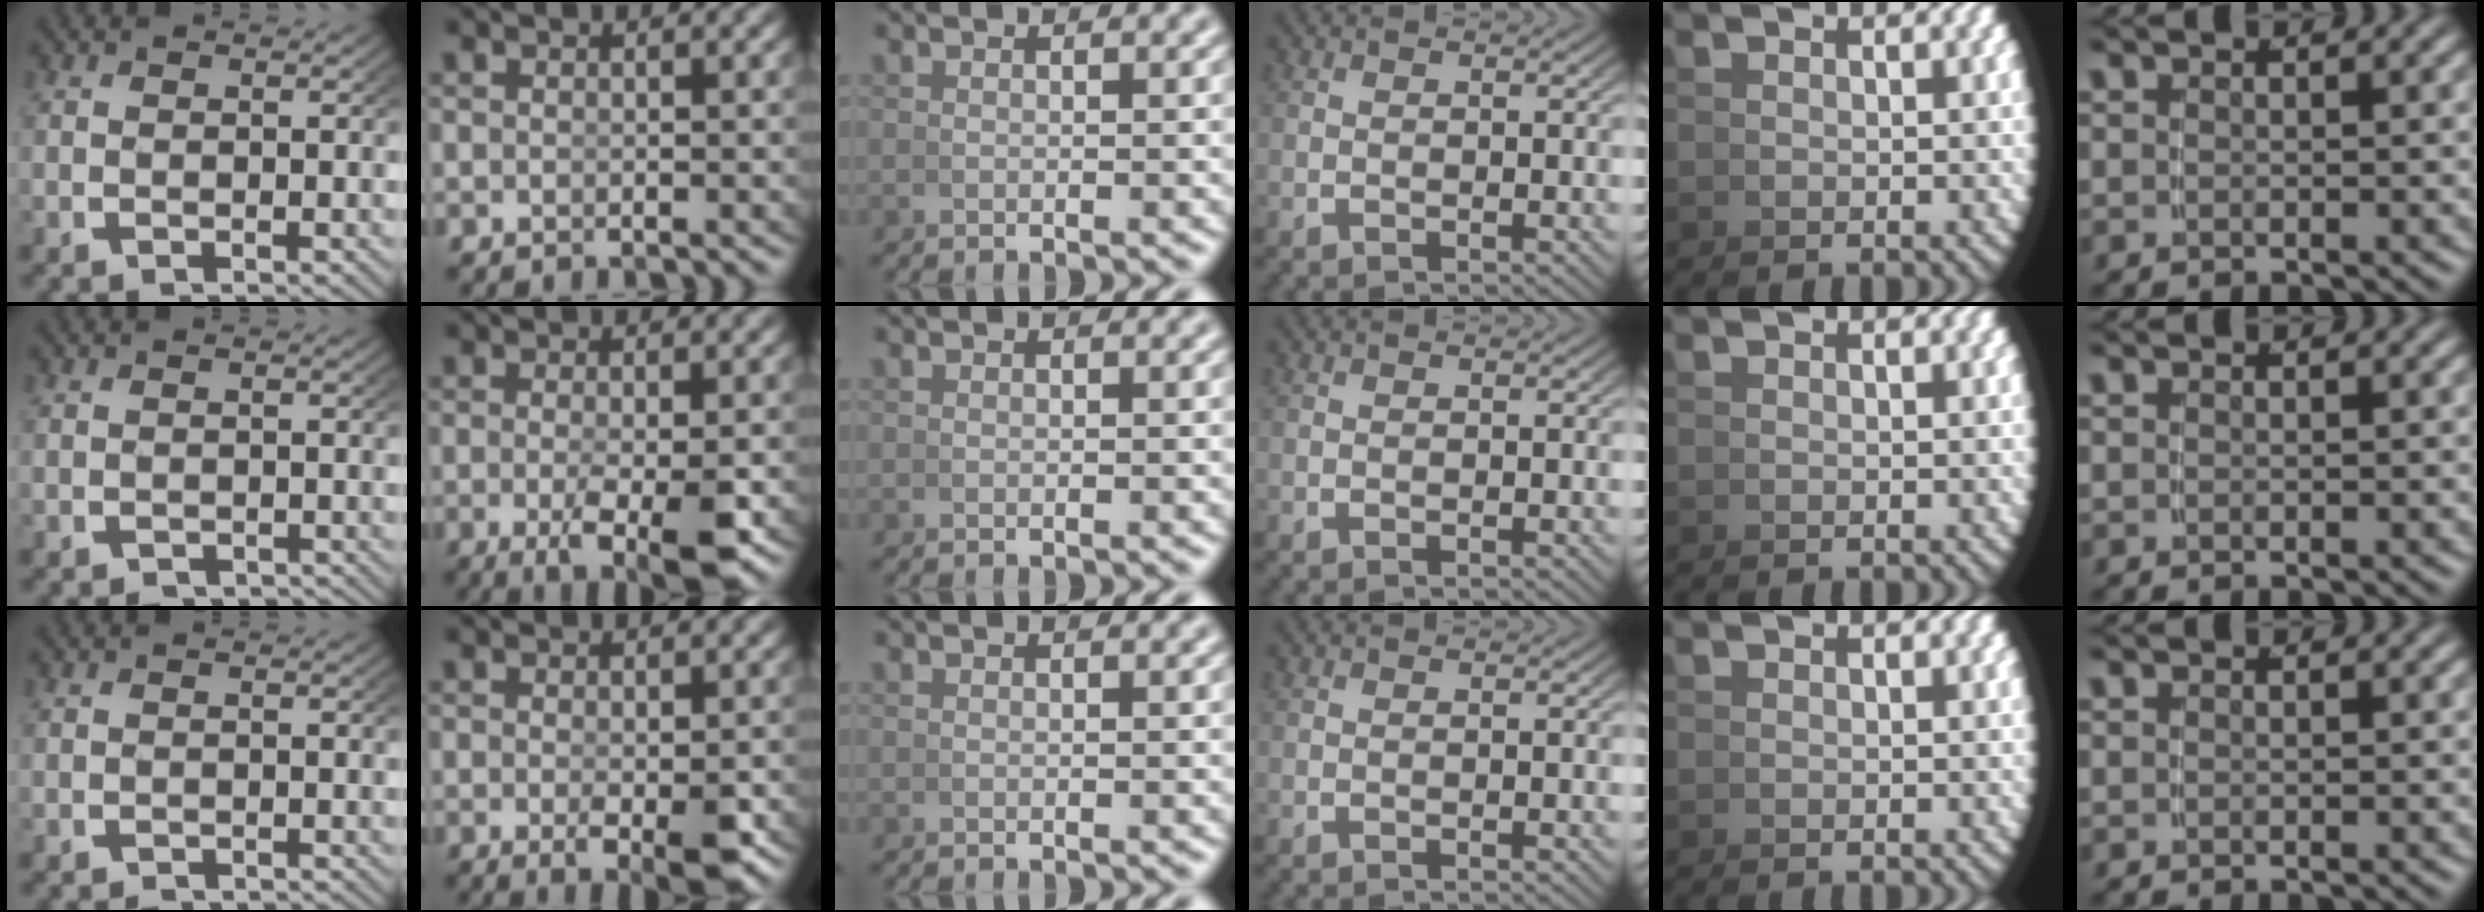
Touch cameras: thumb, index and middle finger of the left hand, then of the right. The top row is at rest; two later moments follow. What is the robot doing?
{"motion": "grasp_and_lifting", "object": "pen"}